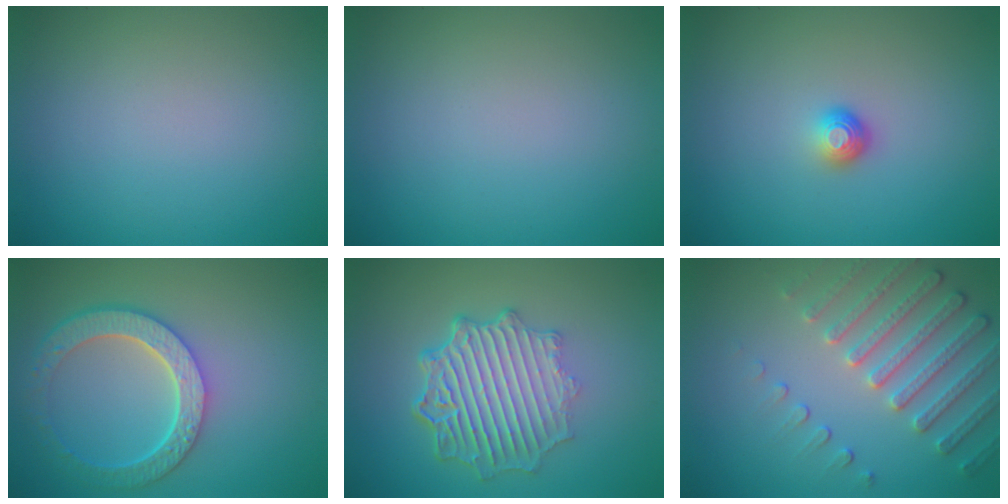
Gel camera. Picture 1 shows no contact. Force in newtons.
{"total": 0.0}
{"total": 1.5, "press": 1.1, "slide": 1.1}
{"total": 5.8, "press": 4.4, "slide": 3.8}
{"total": 7.4, "press": 5.3, "slide": 5.2}
{"total": 4.7, "press": 4.0, "slide": 2.4}